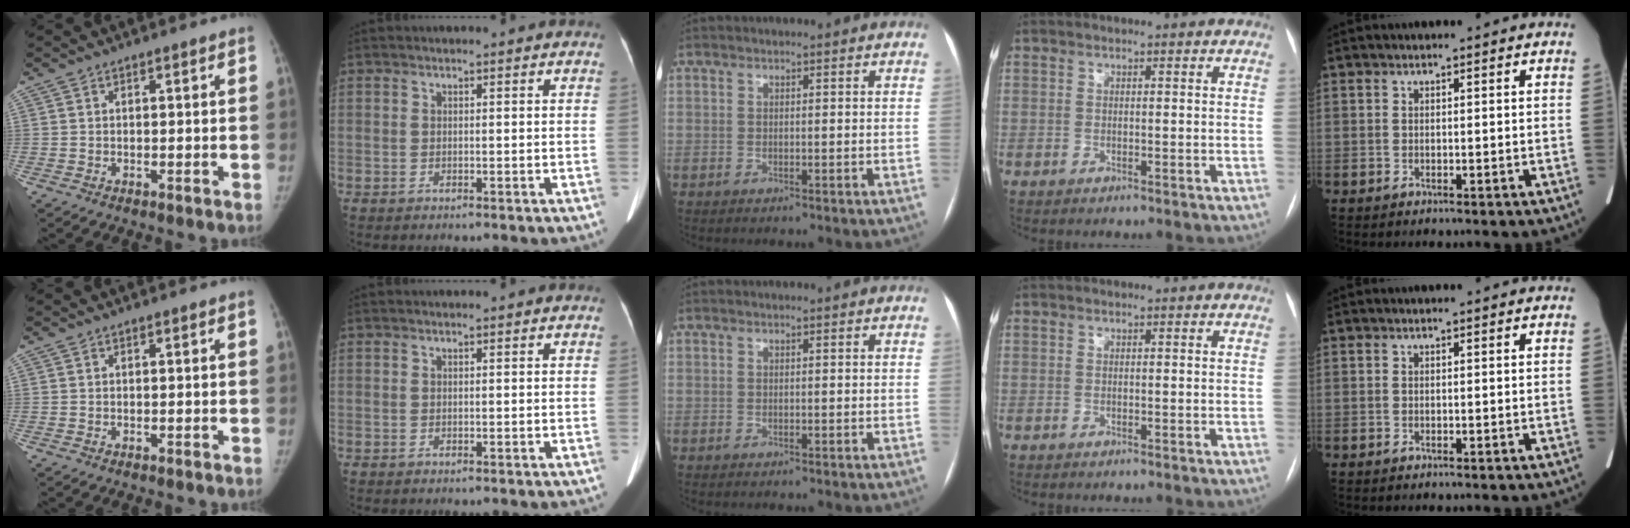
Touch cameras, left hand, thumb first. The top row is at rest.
{}